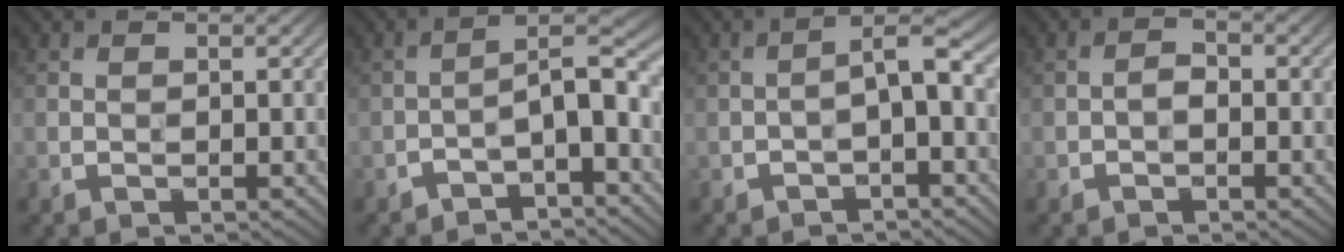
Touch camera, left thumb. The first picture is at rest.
{"total": 5.3, "force": [-2.9, 1.5, 4.2], "torque": [-0.062, 0.016, -0.055]}
{"total": 3.2, "force": [-1.2, 0.8, 2.9], "torque": [-0.046, 0.014, -0.027]}
{"total": 1.5, "force": [-0.7, 0.8, 1.1], "torque": [-0.017, 0.006, -0.017]}